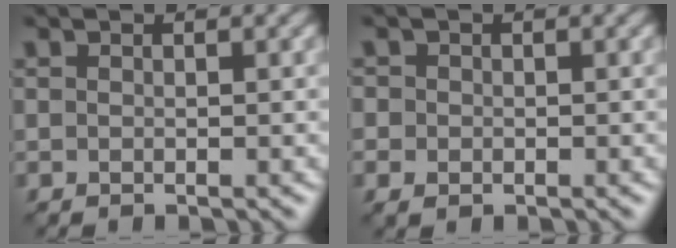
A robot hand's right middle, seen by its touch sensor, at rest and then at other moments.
{"total": 1.5, "force": [-0.2, 1.4, 0.5], "torque": [-0.006, -0.006, -0.006]}